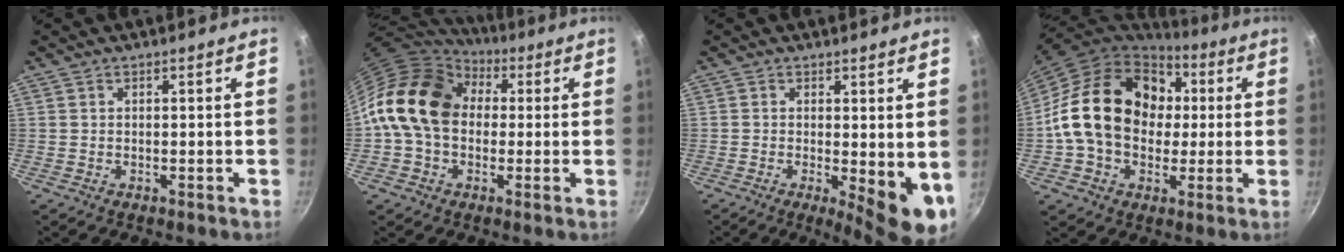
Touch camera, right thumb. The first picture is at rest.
{"total": 17.7, "force": [2.5, 13.3, 11.4], "torque": [-0.176, 0.032, 0.028]}
{"total": 8.9, "force": [-0.8, 2.8, 8.4], "torque": [-0.099, -0.013, -0.005]}
{"total": 22.1, "force": [2.1, 17.1, 13.9], "torque": [-0.216, 0.035, 0.031]}